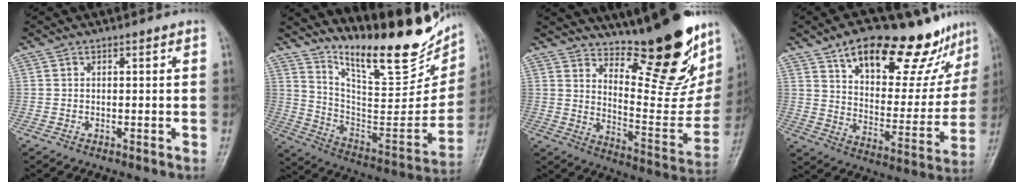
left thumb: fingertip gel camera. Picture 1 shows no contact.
{"total": 24.3, "force": [18.5, 6.9, 14.2], "torque": [-0.173, -0.108, 0.290]}
{"total": 25.9, "force": [18.8, 8.5, 15.6], "torque": [-0.182, -0.134, 0.268]}
{"total": 24.2, "force": [16.2, 10.1, 14.9], "torque": [-0.160, -0.056, 0.245]}